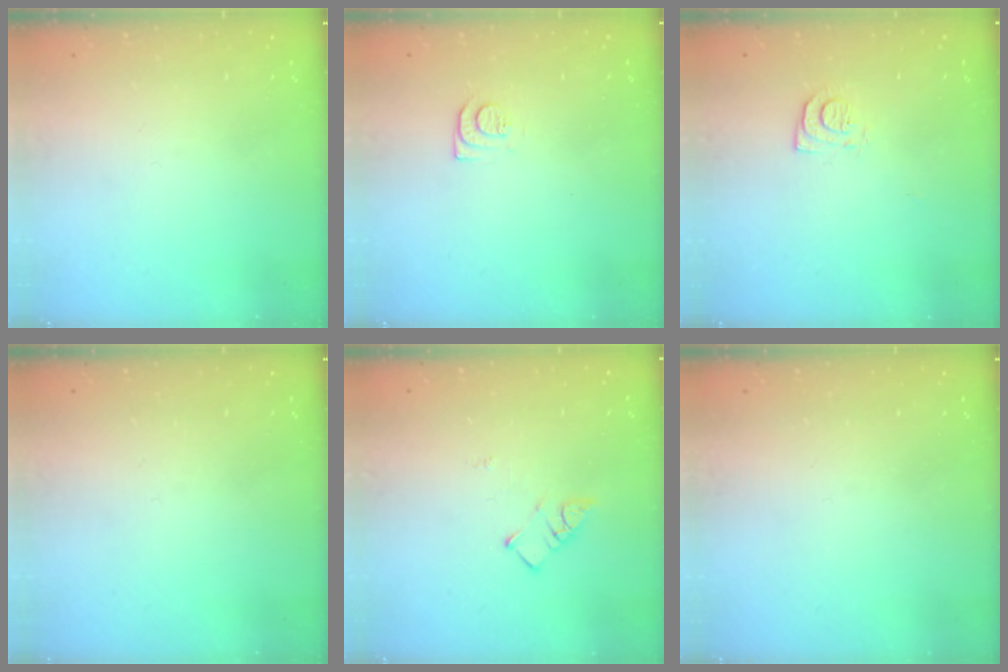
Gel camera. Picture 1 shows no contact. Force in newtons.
{"total": 6.7, "press": 6.6, "slide": 0.7}
{"total": 6.8, "press": 6.7, "slide": 0.7}
{"total": 0.0}
{"total": 3.6, "press": 3.5, "slide": 0.4}
{"total": 2.2, "press": 2.1, "slide": 0.4}